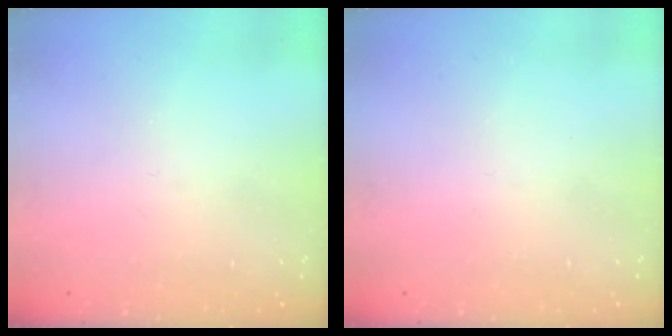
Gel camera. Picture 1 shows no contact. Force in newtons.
{"total": 1.8, "press": 1.7, "slide": 0.1}